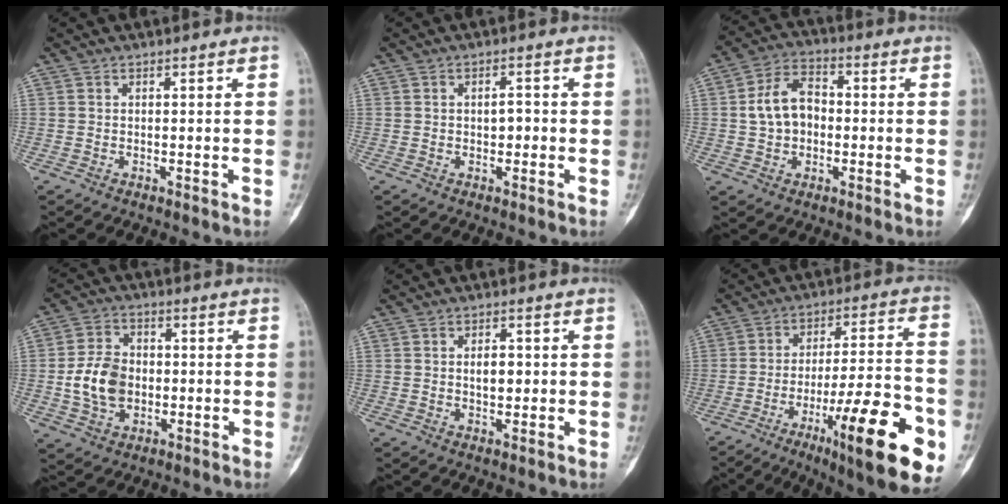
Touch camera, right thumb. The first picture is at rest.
{"total": 2.3, "force": [-0.2, 1.5, 1.8], "torque": [-0.020, 0.005, -0.005]}
{"total": 9.3, "force": [-0.1, 6.8, 6.3], "torque": [-0.098, 0.024, -0.010]}
{"total": 10.0, "force": [-1.0, 7.4, 6.6], "torque": [-0.104, 0.011, -0.019]}
{"total": 3.5, "force": [0.2, 2.1, 2.8], "torque": [-0.034, 0.001, 0.005]}
{"total": 23.7, "force": [-9.7, 5.0, 21.0], "torque": [-0.278, 0.033, -0.138]}